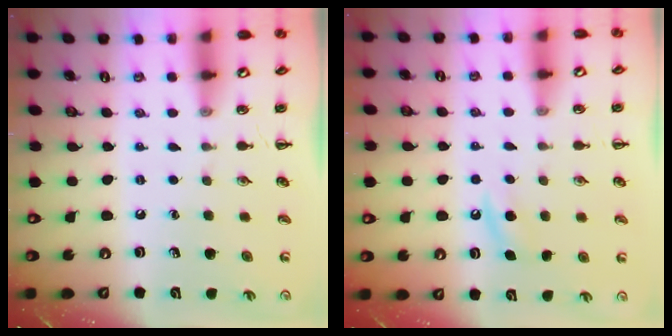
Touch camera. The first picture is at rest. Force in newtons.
{"total": 5.3, "press": 5.0, "slide": 1.8}